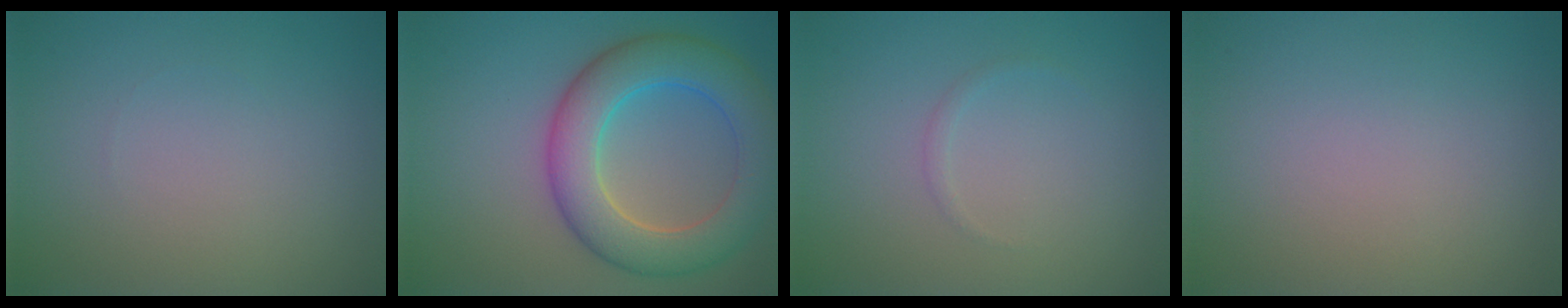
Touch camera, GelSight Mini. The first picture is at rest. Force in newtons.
{"total": 7.9, "press": 7.9, "slide": 0.3}
{"total": 0.6, "press": 0.6, "slide": 0.0}
{"total": 0.0}